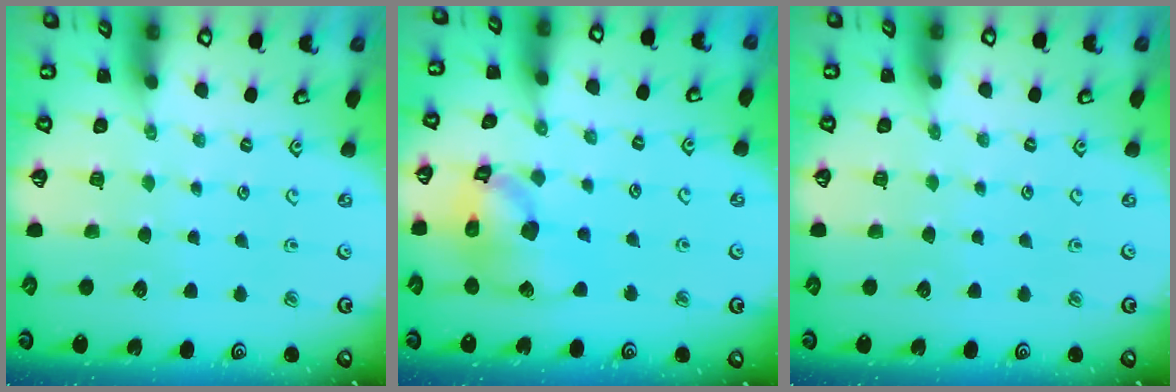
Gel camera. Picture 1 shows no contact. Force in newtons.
{"total": 17.2, "press": 17.0, "slide": 2.5}
{"total": 0.0}